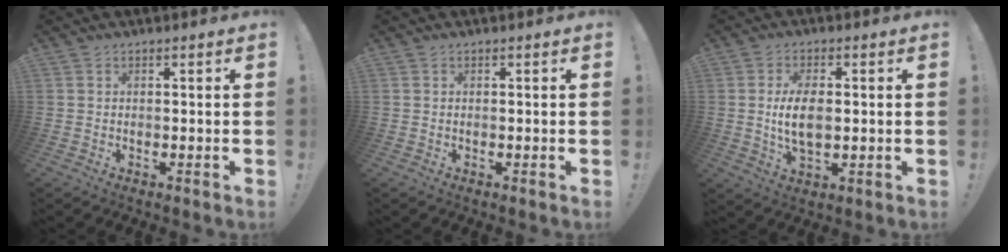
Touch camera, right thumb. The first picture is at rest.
{"total": 0.0}
{"total": 8.4, "force": [0.2, 4.3, 7.2], "torque": [-0.133, -0.009, -0.001]}